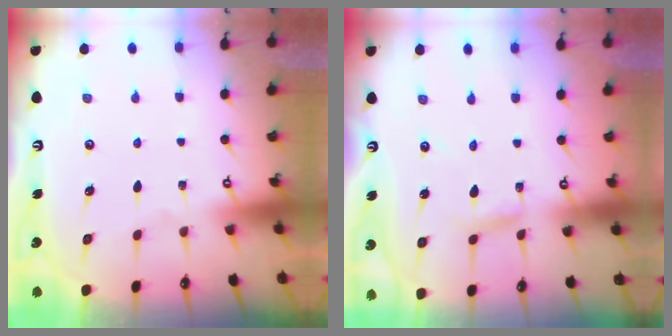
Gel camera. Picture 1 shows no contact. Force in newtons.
{"total": 2.8, "press": 2.8, "slide": 0.1}